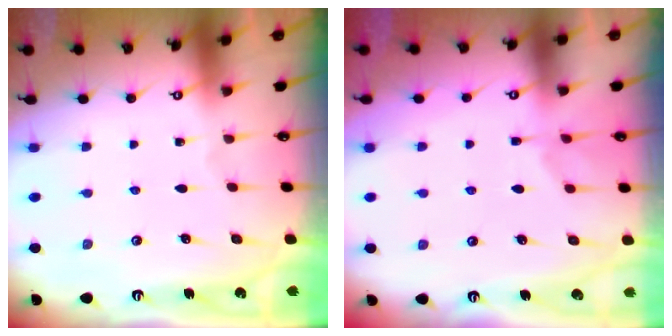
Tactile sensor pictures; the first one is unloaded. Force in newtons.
{"total": 1.2, "press": 0.6, "slide": 1.1}